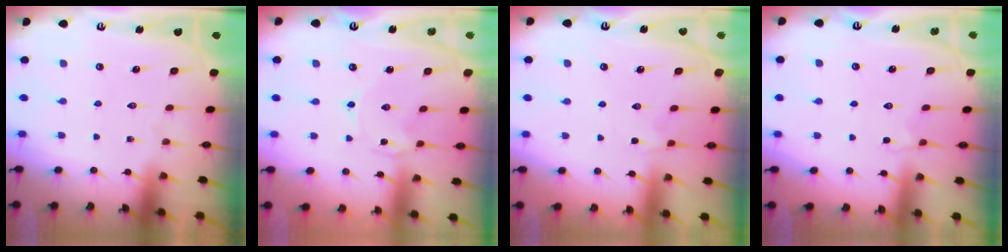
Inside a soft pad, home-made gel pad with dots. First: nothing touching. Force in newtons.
{"total": 0.0}
{"total": 1.1, "press": 0.9, "slide": 0.6}
{"total": 2.3, "press": 2.0, "slide": 1.2}